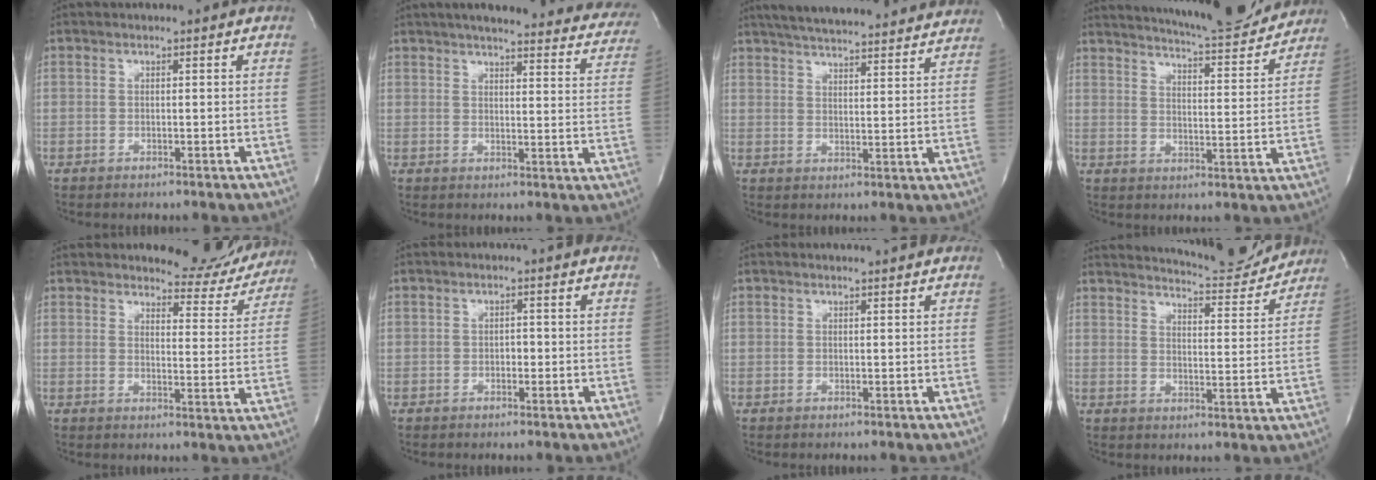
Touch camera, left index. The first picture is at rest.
{"total": 27.5, "force": [24.5, 5.1, 11.4], "torque": [-0.159, -0.045, 0.273]}
{"total": 25.7, "force": [23.5, 3.5, 9.8], "torque": [-0.166, -0.010, 0.302]}
{"total": 16.1, "force": [15.2, 1.4, 5.1], "torque": [-0.085, -0.028, 0.202]}
{"total": 9.8, "force": [9.5, 2.3, 1.1], "torque": [0.004, -0.041, 0.104]}
{"total": 1.0, "force": [-0.5, 0.6, 0.6], "torque": [-0.008, -0.001, -0.009]}
{"total": 1.3, "force": [1.2, 0.0, 0.3], "torque": [-0.008, 0.000, 0.017]}
{"total": 13.4, "force": [13.0, 1.5, 3.0], "torque": [-0.045, -0.026, 0.166]}